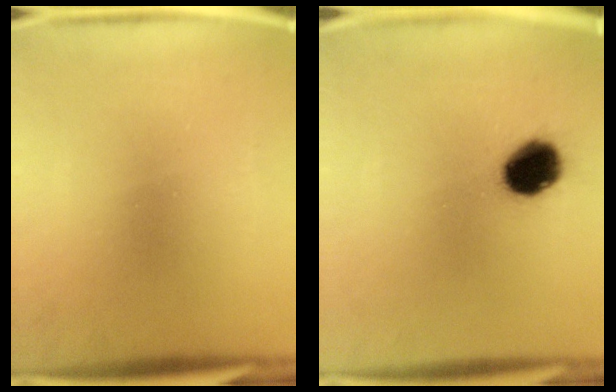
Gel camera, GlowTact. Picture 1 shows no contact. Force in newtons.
{"total": 10.3}